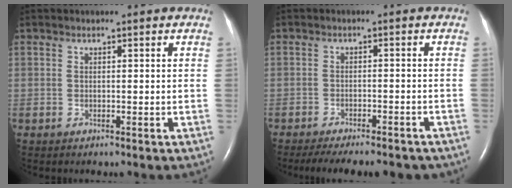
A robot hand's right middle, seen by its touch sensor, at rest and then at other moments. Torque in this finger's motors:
{"motor_torque": [0.12, -0.08, 0.07, 0.07]}